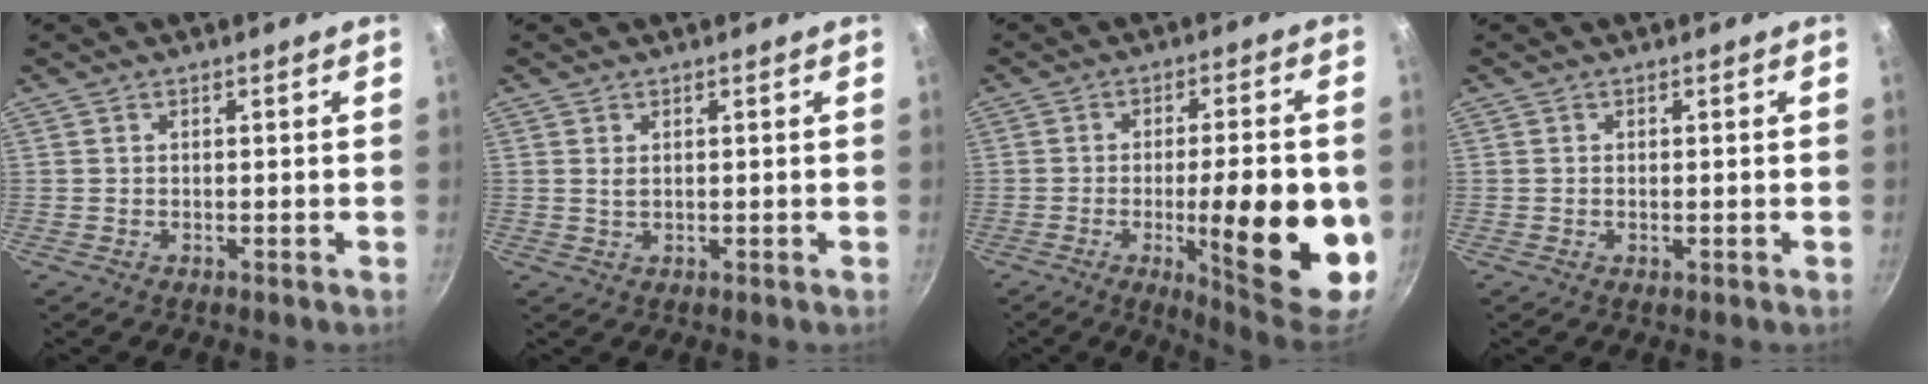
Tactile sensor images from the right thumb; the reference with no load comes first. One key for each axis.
{"total": 1.3, "fx": 0.5, "fy": 0.8, "fz": 1.0, "tx": -0.017, "ty": -0.002, "tz": 0.009}
{"total": 19.8, "fx": -4.1, "fy": 4.9, "fz": 18.7, "tx": -0.244, "ty": 0.003, "tz": -0.052}
{"total": 0.6, "fx": -0.1, "fy": 0.2, "fz": 0.6, "tx": -0.010, "ty": -0.001, "tz": -0.002}